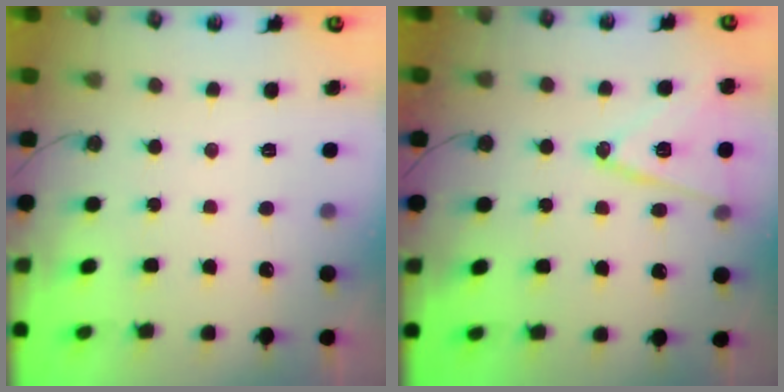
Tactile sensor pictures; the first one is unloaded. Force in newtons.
{"total": 14.1, "press": 13.7, "slide": 3.3}